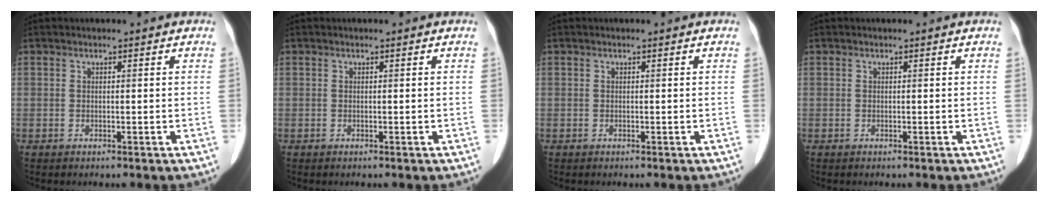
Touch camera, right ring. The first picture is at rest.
{"total": 0.0}
{"total": 0.0}
{"total": 0.0}